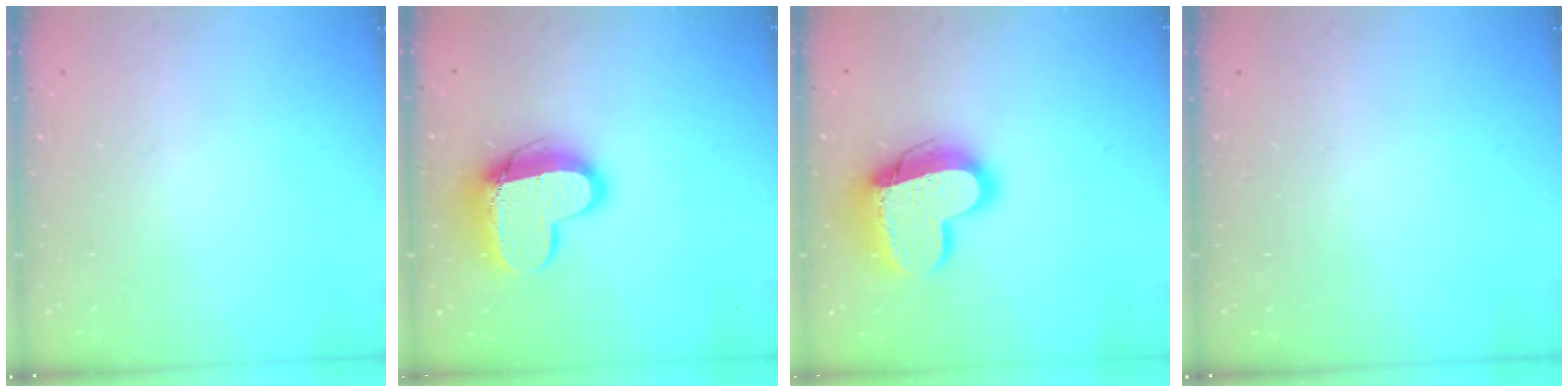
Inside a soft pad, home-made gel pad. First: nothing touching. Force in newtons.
{"total": 14.4, "press": 14.4, "slide": 1.0}
{"total": 16.9, "press": 16.8, "slide": 1.5}
{"total": 0.0}